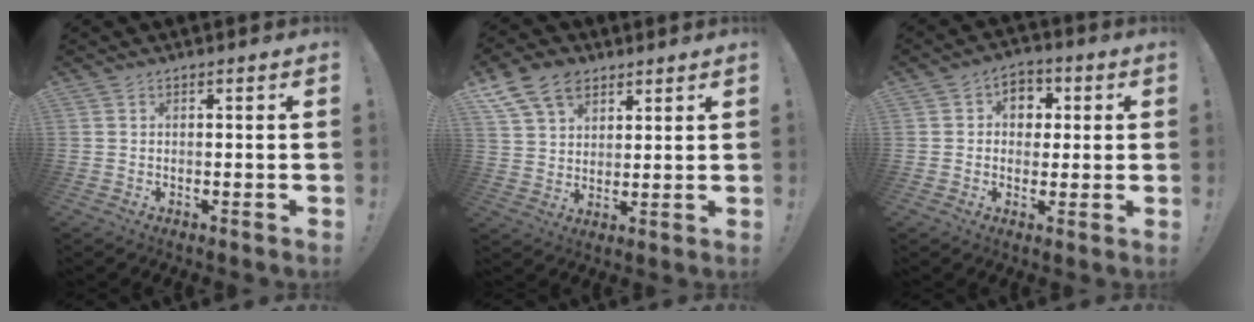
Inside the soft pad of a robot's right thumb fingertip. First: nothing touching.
{"total": 11.9, "force": [7.1, 8.1, 5.0], "torque": [-0.085, -0.034, 0.140]}
{"total": 7.2, "force": [1.1, 6.3, 3.2], "torque": [-0.036, 0.002, 0.022]}